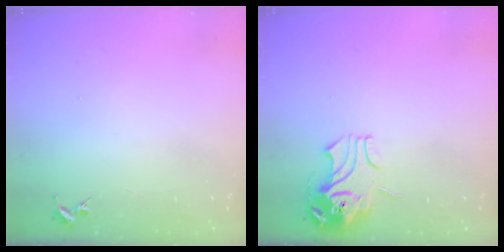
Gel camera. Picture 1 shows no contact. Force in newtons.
{"total": 11.0, "press": 10.9, "slide": 1.5}